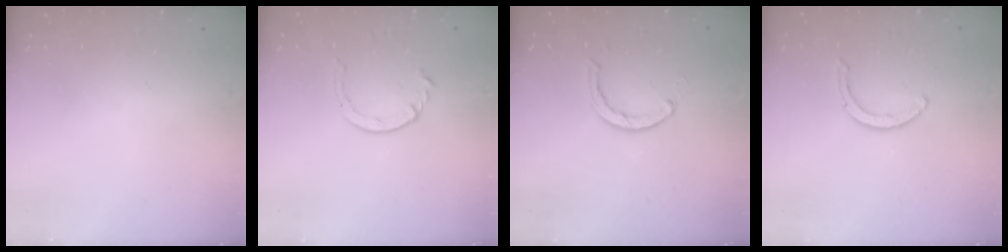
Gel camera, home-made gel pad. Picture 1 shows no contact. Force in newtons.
{"total": 3.5, "press": 3.5, "slide": 0.4}
{"total": 2.9, "press": 2.9, "slide": 0.4}
{"total": 2.9, "press": 2.9, "slide": 0.4}